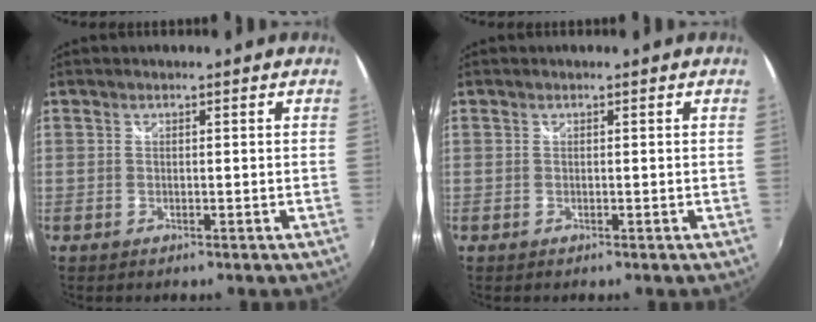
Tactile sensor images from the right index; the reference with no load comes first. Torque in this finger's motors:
{"motor_torque": [-0.27, 0.28, 0.00, 0.00]}